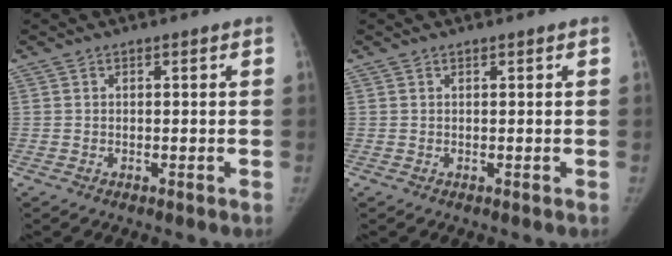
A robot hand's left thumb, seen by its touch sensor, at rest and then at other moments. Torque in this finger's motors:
{"motor_torque": [0.69, 0.07, -0.03, 0.02, 0.13]}